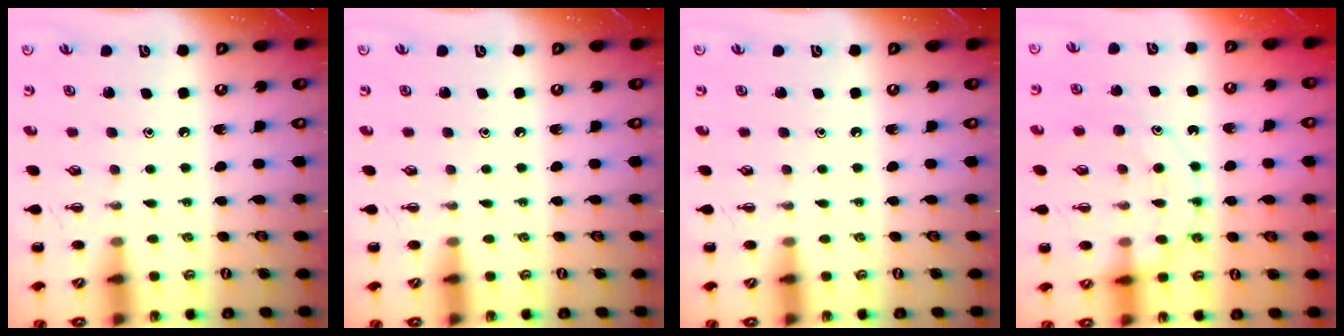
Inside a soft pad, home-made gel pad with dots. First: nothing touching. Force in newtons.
{"total": 0.0}
{"total": 0.0}
{"total": 12.6, "press": 12.5, "slide": 0.9}